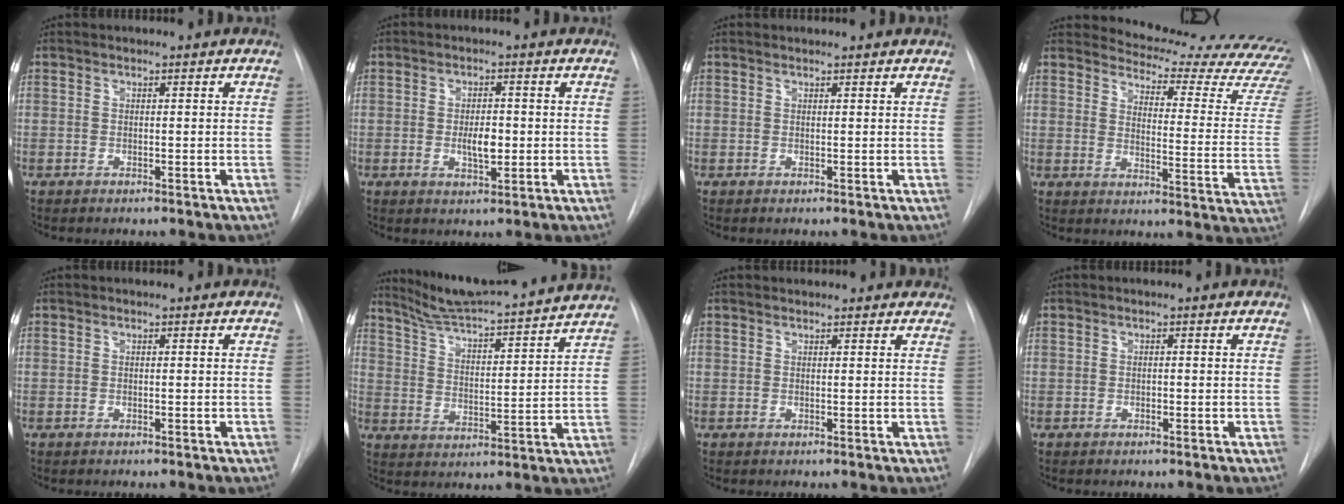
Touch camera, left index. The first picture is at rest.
{"total": 3.6, "force": [-0.4, 1.5, 3.3], "torque": [-0.054, -0.001, -0.003]}
{"total": 2.4, "force": [2.3, 0.3, 0.4], "torque": [-0.011, 0.019, 0.027]}
{"total": 23.0, "force": [22.2, 2.1, 5.5], "torque": [-0.071, -0.145, 0.243]}
{"total": 0.0}
{"total": 19.5, "force": [18.1, 0.3, 7.1], "torque": [-0.119, -0.012, 0.264]}
{"total": 6.7, "force": [6.2, 2.2, 1.7], "torque": [-0.006, 0.018, 0.059]}
{"total": 0.0}